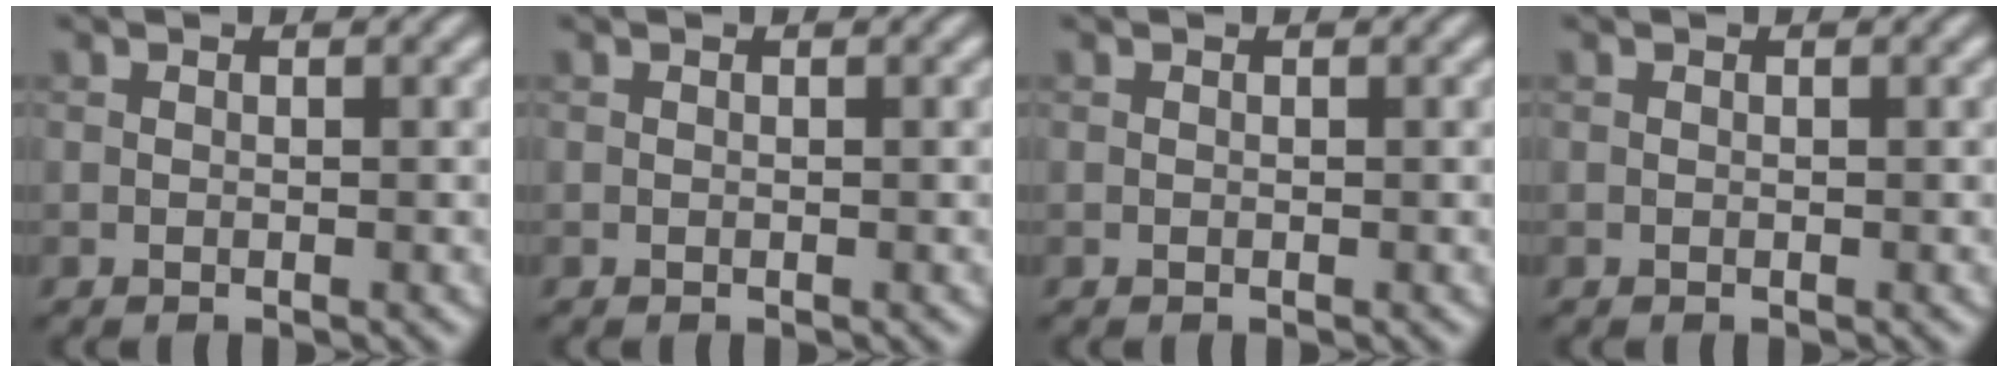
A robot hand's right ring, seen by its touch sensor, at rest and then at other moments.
{"total": 0.0}
{"total": 0.0}
{"total": 0.0}